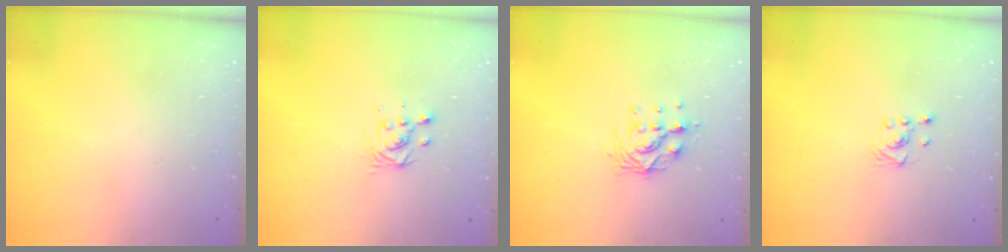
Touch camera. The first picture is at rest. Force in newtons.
{"total": 3.9, "press": 3.9, "slide": 0.3}
{"total": 9.2, "press": 9.2, "slide": 0.5}
{"total": 3.1, "press": 2.8, "slide": 1.3}